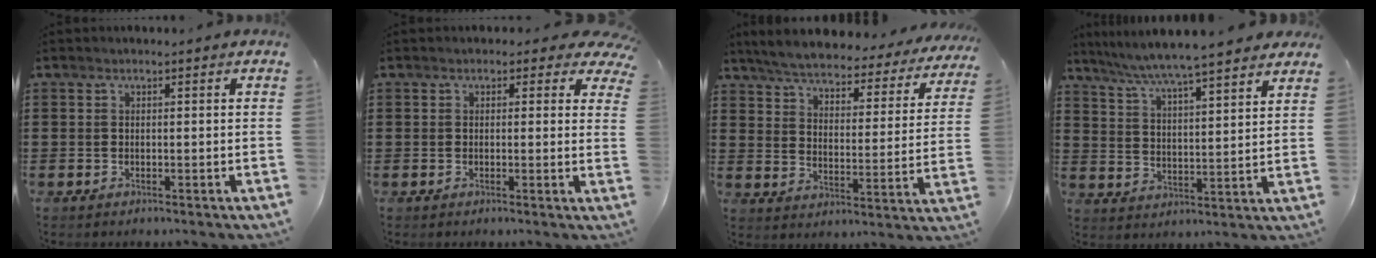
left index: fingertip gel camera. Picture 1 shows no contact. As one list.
[{"total": 1.8, "force": [0.9, 1.2, 1.0], "torque": [-0.011, 0.003, 0.010]}, {"total": 4.8, "force": [4.7, 0.3, 1.1], "torque": [-0.048, -0.037, 0.076]}, {"total": 6.1, "force": [5.7, -0.2, 2.3], "torque": [-0.069, -0.034, 0.096]}]